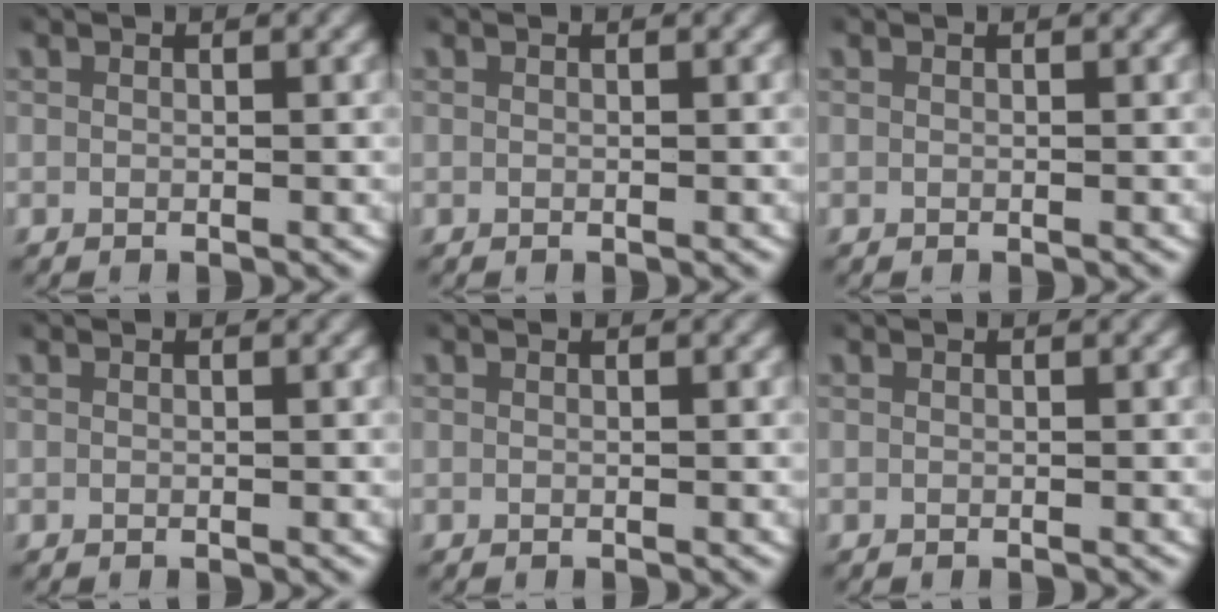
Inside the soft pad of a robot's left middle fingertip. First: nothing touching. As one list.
[{"total": 0.0}, {"total": 0.0}, {"total": 0.0}, {"total": 0.0}, {"total": 0.0}]